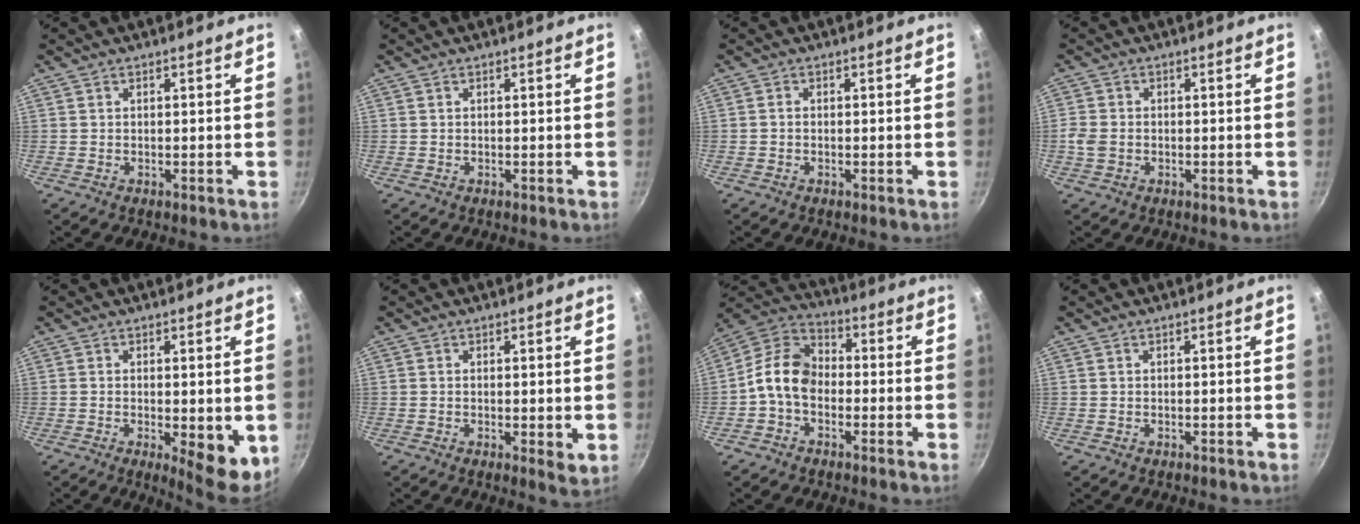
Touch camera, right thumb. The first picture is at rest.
{"total": 0.0}
{"total": 0.6, "force": [-0.1, 0.5, 0.3], "torque": [-0.003, 0.004, -0.003]}
{"total": 3.2, "force": [-0.5, 2.6, 1.8], "torque": [-0.034, 0.006, -0.012]}
{"total": 8.3, "force": [-1.3, 2.7, 7.7], "torque": [-0.093, -0.013, -0.009]}
{"total": 3.1, "force": [0.1, 1.0, 2.9], "torque": [-0.043, -0.012, 0.002]}
{"total": 10.1, "force": [-2.0, 7.3, 6.7], "torque": [-0.101, 0.039, -0.062]}
{"total": 0.0}